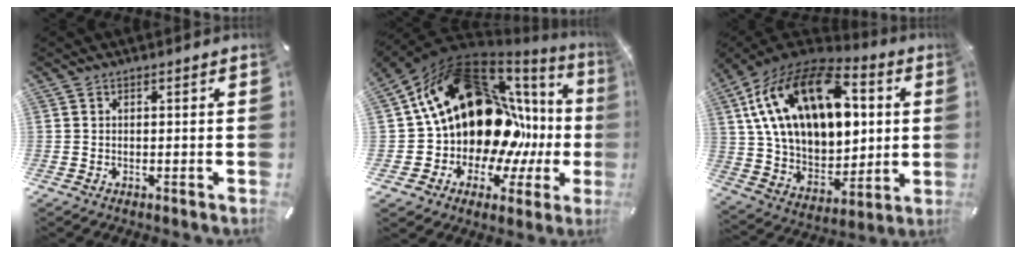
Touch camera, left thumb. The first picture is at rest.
{"total": 22.8, "force": [6.0, 16.2, 14.9], "torque": [-0.220, -0.094, 0.144]}
{"total": 22.8, "force": [8.7, 14.7, 15.1], "torque": [-0.300, -0.038, 0.154]}